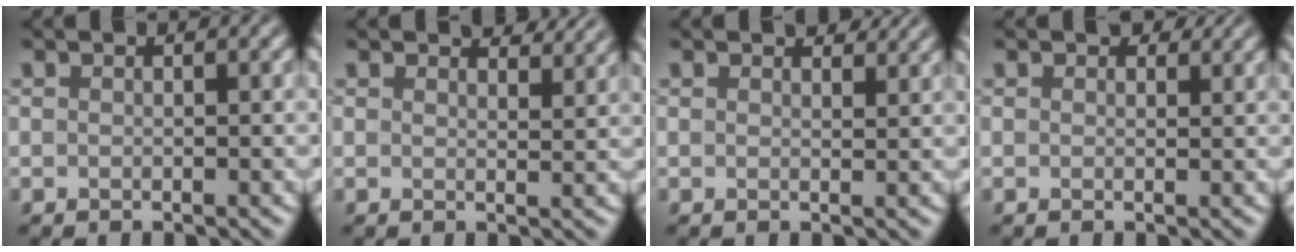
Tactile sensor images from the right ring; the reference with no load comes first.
{"total": 3.3, "force": [3.0, 0.7, 1.1], "torque": [-0.022, 0.000, 0.035]}
{"total": 2.0, "force": [1.8, 0.5, 0.7], "torque": [-0.011, -0.002, 0.025]}
{"total": 1.6, "force": [1.0, 0.9, 0.7], "torque": [-0.008, -0.003, 0.012]}